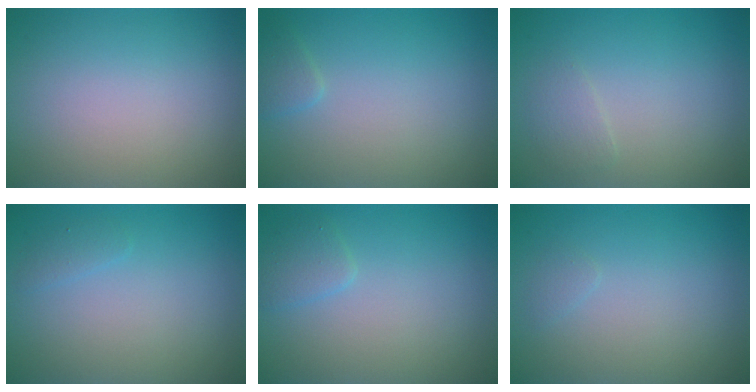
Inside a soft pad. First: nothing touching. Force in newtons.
{"total": 1.0, "press": 1.0, "slide": 0.0}
{"total": 1.2, "press": 1.2, "slide": 0.1}
{"total": 0.8, "press": 0.8, "slide": 0.1}
{"total": 1.4, "press": 1.4, "slide": 0.1}
{"total": 0.6, "press": 0.5, "slide": 0.1}